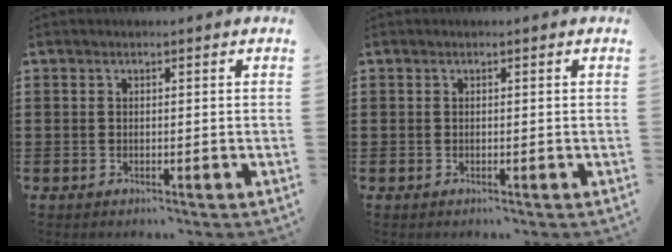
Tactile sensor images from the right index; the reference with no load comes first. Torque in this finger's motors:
{"motor_torque": [0.00, 0.00, 0.00, 0.00]}